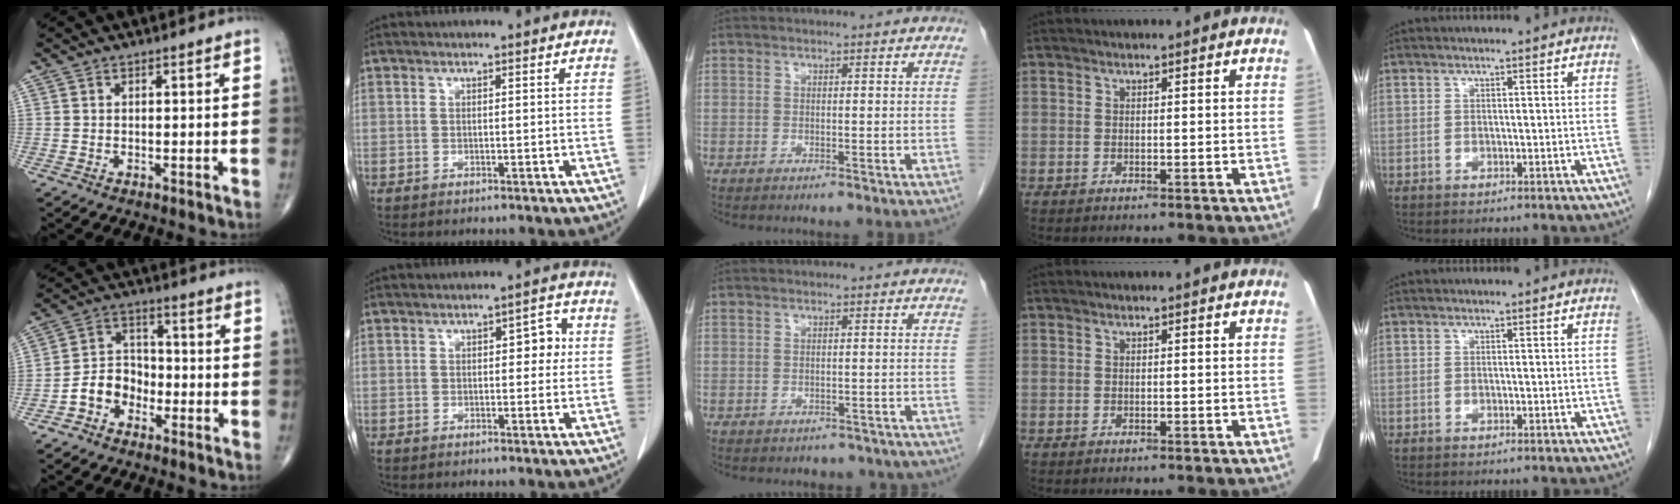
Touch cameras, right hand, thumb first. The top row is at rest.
{"thumb": {"total": 7.4, "force": [-3.4, 5.7, 3.3], "torque": [-0.037, 0.038, -0.071]}, "index": {"total": 3.3, "force": [0.4, 1.7, 2.8], "torque": [-0.031, 0.017, 0.003]}, "middle": {"total": 5.1, "force": [-4.3, 2.6, 0.9], "torque": [-0.008, 0.007, -0.041]}}